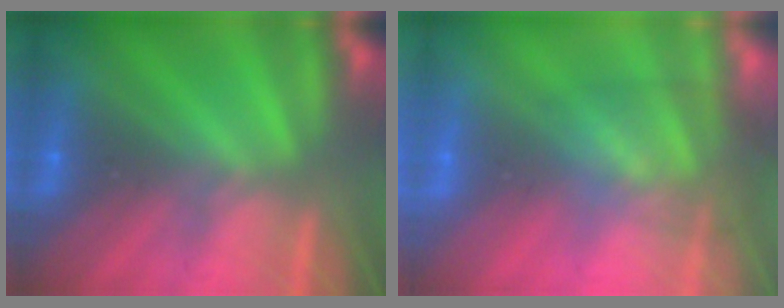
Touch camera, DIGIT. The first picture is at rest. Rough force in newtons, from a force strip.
{"total": 3.8}